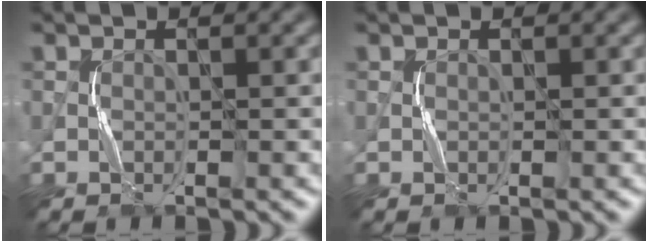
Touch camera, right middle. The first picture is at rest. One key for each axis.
{"total": 0.0}